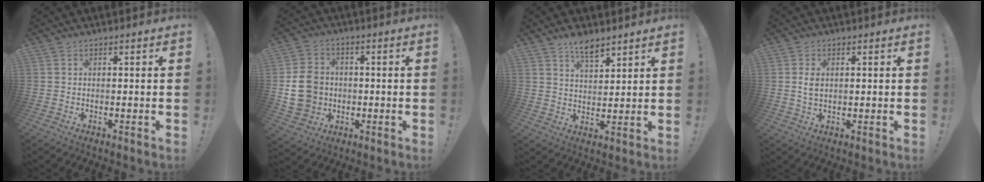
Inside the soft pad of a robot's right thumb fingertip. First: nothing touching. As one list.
[{"total": 11.7, "force": [-0.9, 10.3, 5.5], "torque": [-0.090, 0.021, -0.007]}, {"total": 6.7, "force": [5.3, 2.3, 3.3], "torque": [-0.056, -0.031, 0.094]}, {"total": 3.1, "force": [0.7, 1.9, 2.3], "torque": [-0.044, -0.003, 0.008]}]